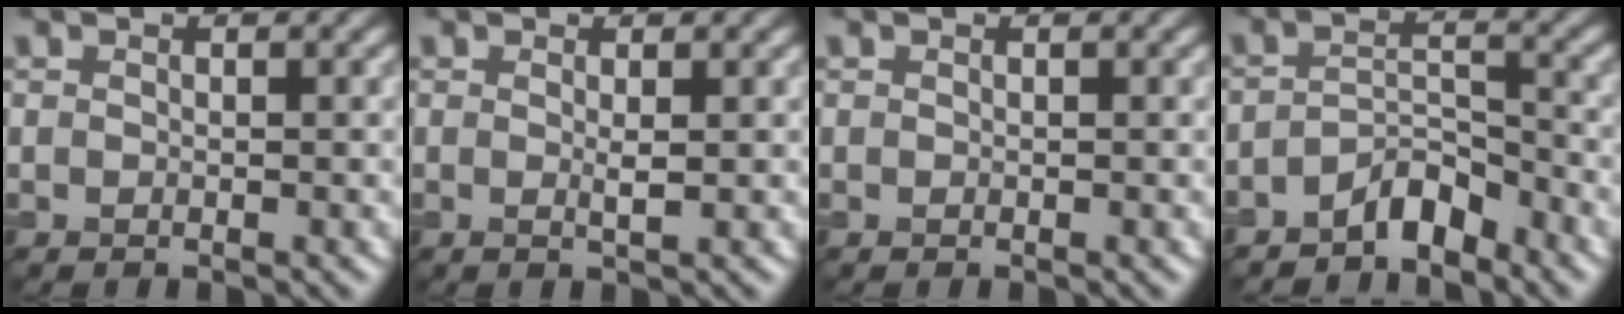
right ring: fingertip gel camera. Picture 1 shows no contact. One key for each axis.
{"total": 1.0, "fx": 0.2, "fy": 0.0, "fz": 1.0, "tx": -0.019, "ty": -0.002, "tz": 0.001}
{"total": 0.0}
{"total": 3.3, "fx": -2.7, "fy": 1.1, "fz": 1.5, "tx": -0.024, "ty": 0.013, "tz": -0.053}